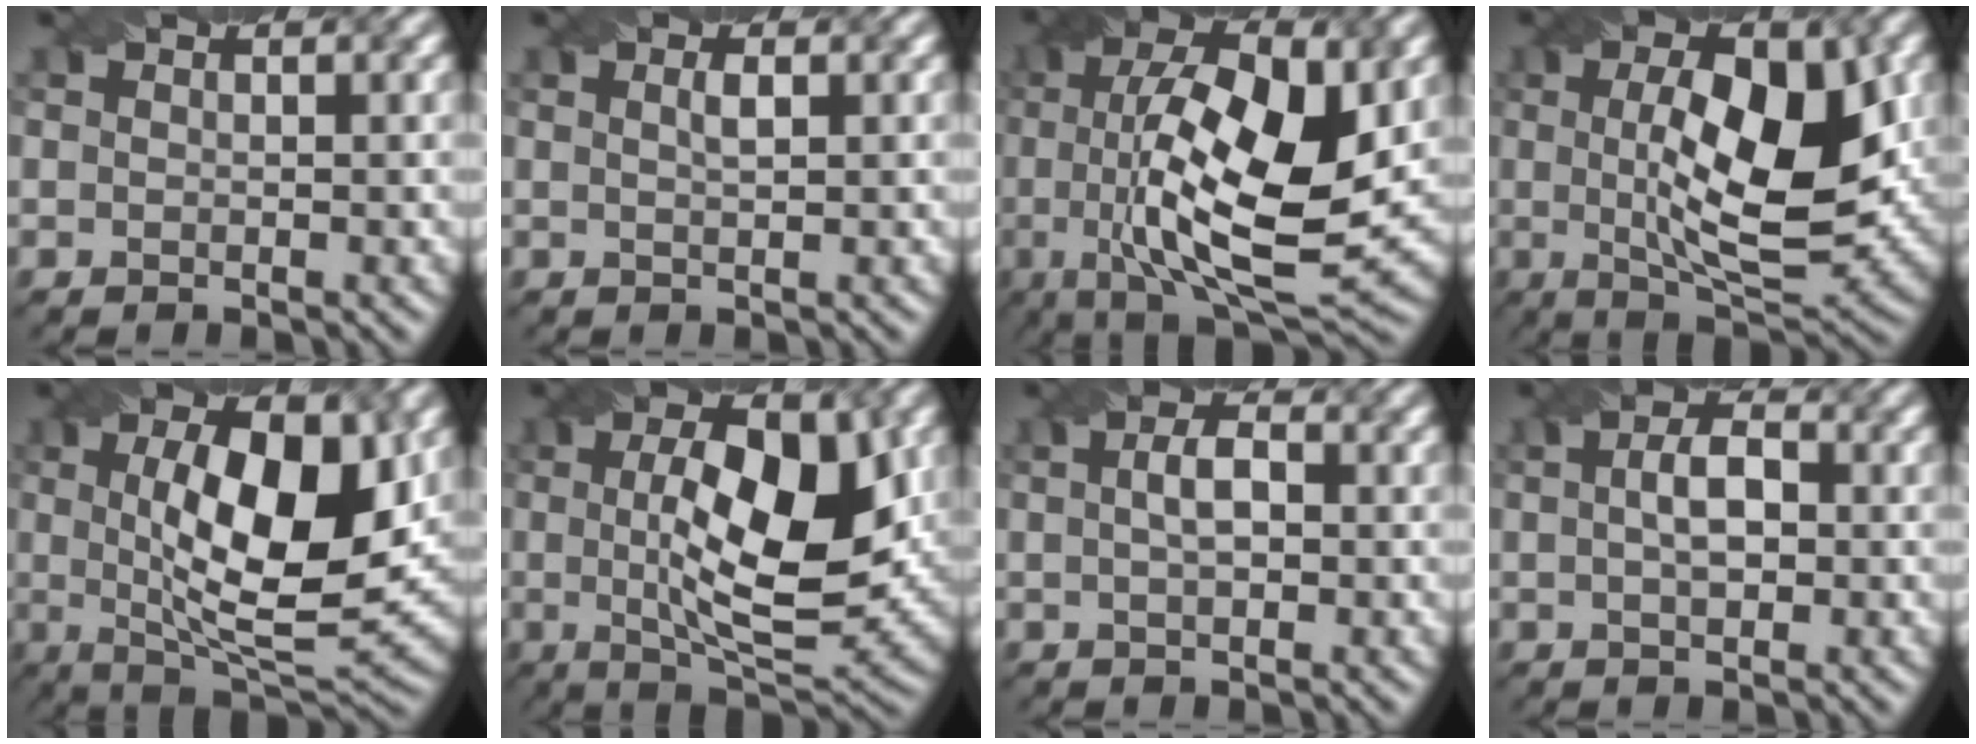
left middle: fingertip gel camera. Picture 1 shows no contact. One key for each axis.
{"total": 1.1, "fx": 0.2, "fy": 0.3, "fz": 1.0, "tx": -0.015, "ty": 0.006, "tz": 0.003}
{"total": 14.0, "fx": 0.6, "fy": 5.4, "fz": 13.0, "tx": -0.220, "ty": -0.003, "tz": 0.010}
{"total": 10.9, "fx": 0.9, "fy": 3.9, "fz": 10.1, "tx": -0.156, "ty": 0.000, "tz": 0.020}
{"total": 11.7, "fx": 1.5, "fy": 4.3, "fz": 10.7, "tx": -0.161, "ty": -0.001, "tz": 0.028}
{"total": 10.8, "fx": 1.0, "fy": 4.0, "fz": 10.0, "tx": -0.155, "ty": 0.000, "tz": 0.022}
{"total": 2.5, "fx": 0.1, "fy": 1.2, "fz": 2.2, "tx": -0.044, "ty": 0.007, "tz": 0.002}
{"total": 3.2, "fx": 0.1, "fy": 1.6, "fz": 2.7, "tx": -0.055, "ty": 0.007, "tz": 0.001}